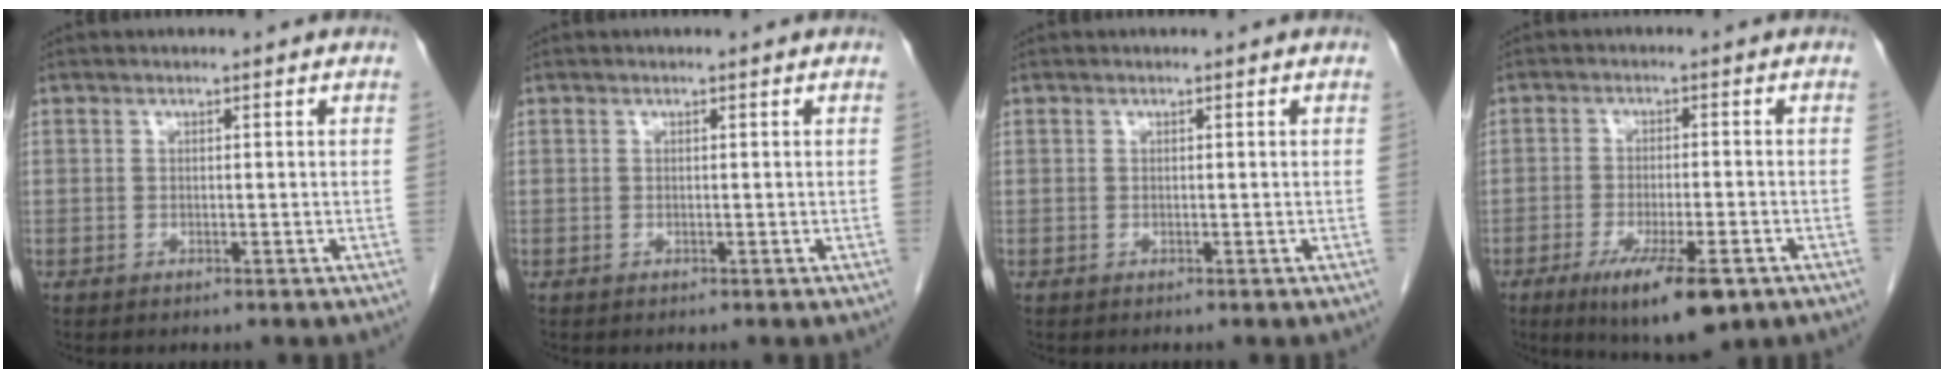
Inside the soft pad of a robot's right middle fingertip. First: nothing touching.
{"total": 0.0}
{"total": 0.0}
{"total": 10.6, "force": [-6.1, 2.3, 8.4], "torque": [-0.136, -0.021, -0.089]}